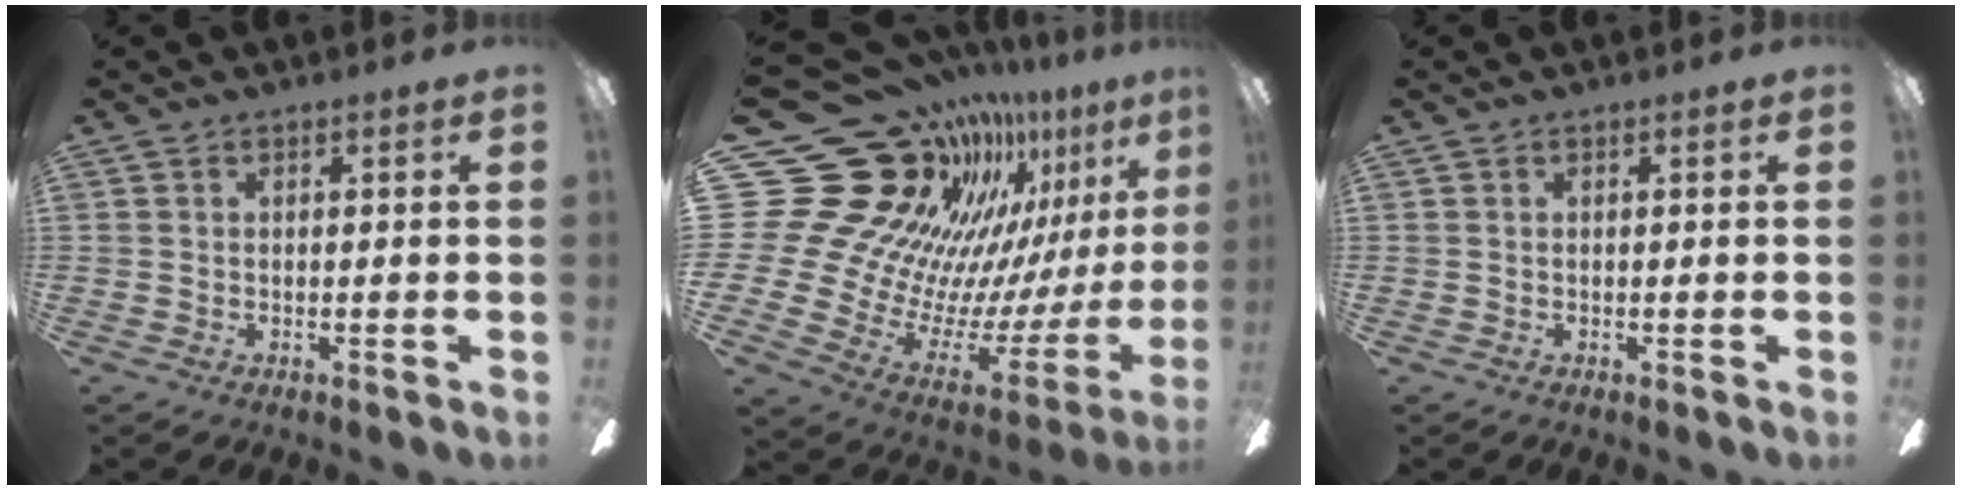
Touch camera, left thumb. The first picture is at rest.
{"total": 24.4, "force": [14.7, 15.8, 11.5], "torque": [-0.202, -0.184, 0.323]}
{"total": 0.0}